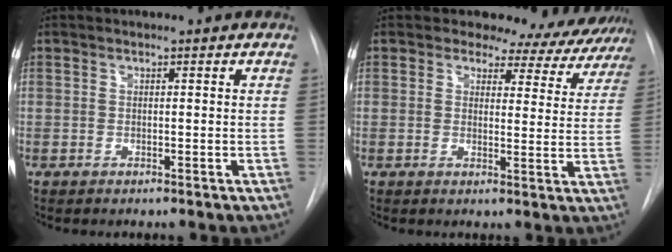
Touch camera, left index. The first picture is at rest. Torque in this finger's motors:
{"motor_torque": [0.39, -0.36, -0.09, -0.01]}